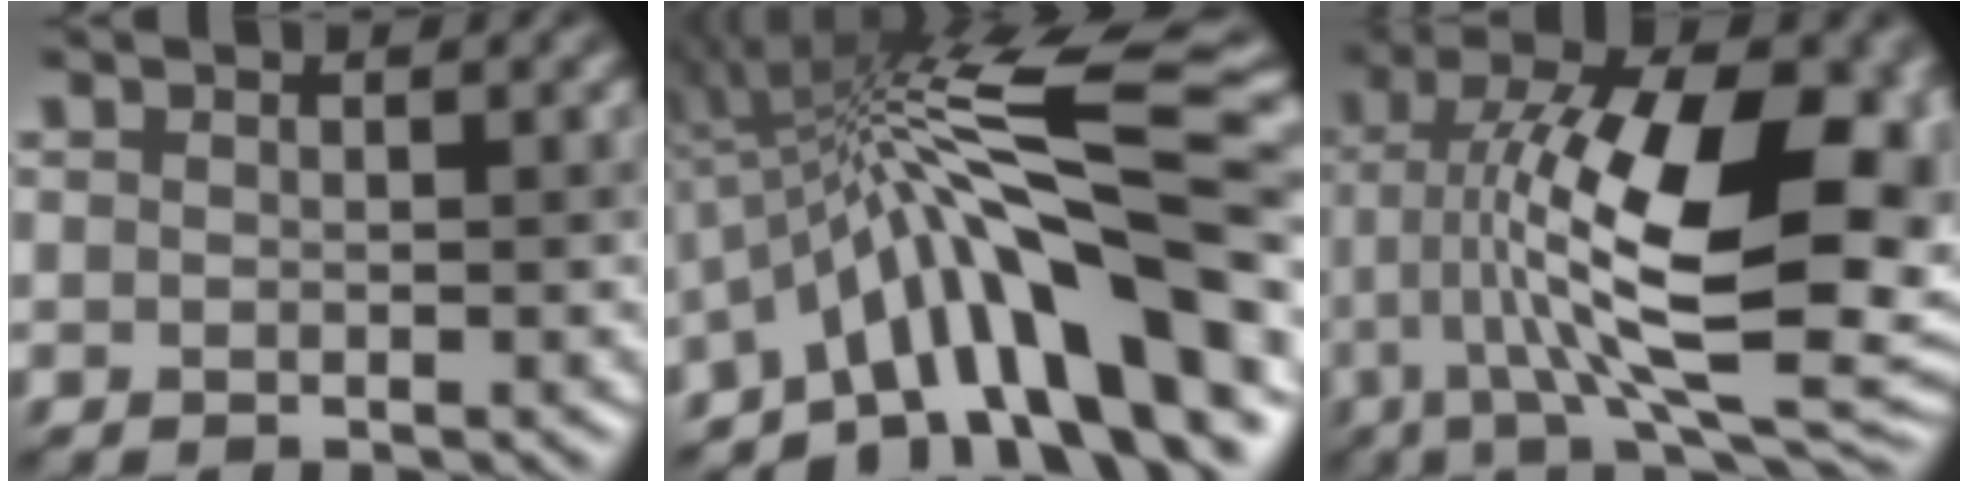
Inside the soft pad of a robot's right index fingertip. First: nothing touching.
{"total": 13.8, "force": [-3.4, 3.7, 12.8], "torque": [-0.193, 0.034, -0.054]}
{"total": 16.0, "force": [0.1, 6.1, 14.8], "torque": [-0.243, 0.020, 0.002]}